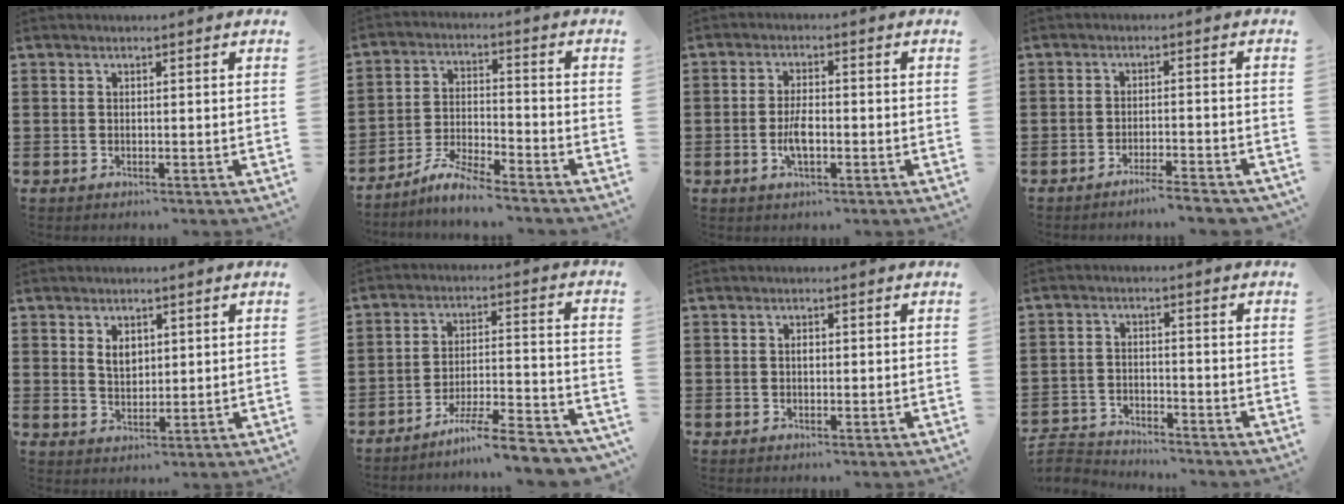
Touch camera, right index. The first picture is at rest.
{"total": 5.7, "force": [-5.4, 0.1, 1.9], "torque": [-0.048, -0.005, -0.107]}
{"total": 4.2, "force": [-1.0, 1.6, 3.7], "torque": [-0.080, 0.000, -0.021]}
{"total": 3.2, "force": [-2.9, -0.3, 1.2], "torque": [-0.022, -0.003, -0.056]}
{"total": 2.9, "force": [1.3, 1.9, 1.7], "torque": [-0.032, 0.003, 0.023]}
{"total": 7.9, "force": [-7.1, -0.1, 3.6], "torque": [-0.057, 0.002, -0.135]}
{"total": 0.9, "force": [0.0, 0.5, 0.8], "torque": [-0.016, 0.001, 0.000]}
{"total": 3.8, "force": [-3.7, 0.4, 0.0], "torque": [-0.022, -0.004, -0.085]}